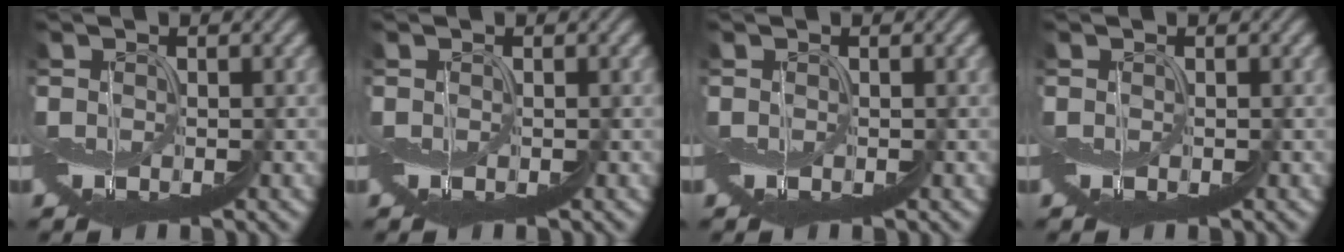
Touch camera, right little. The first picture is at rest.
{"total": 0.0}
{"total": 0.0}
{"total": 0.0}